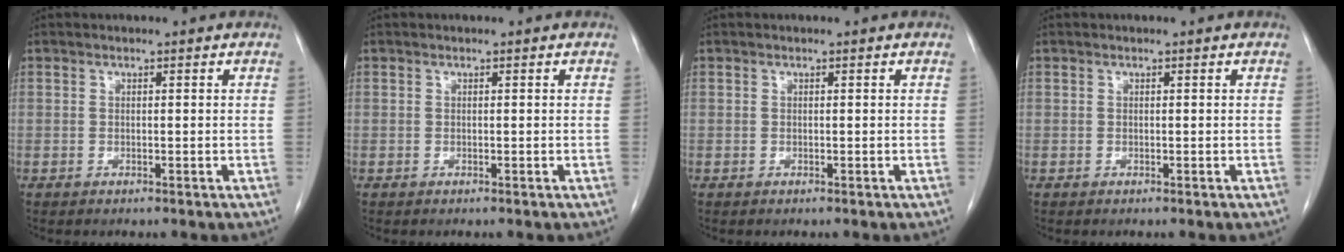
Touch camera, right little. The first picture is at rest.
{"total": 0.0}
{"total": 0.0}
{"total": 0.0}